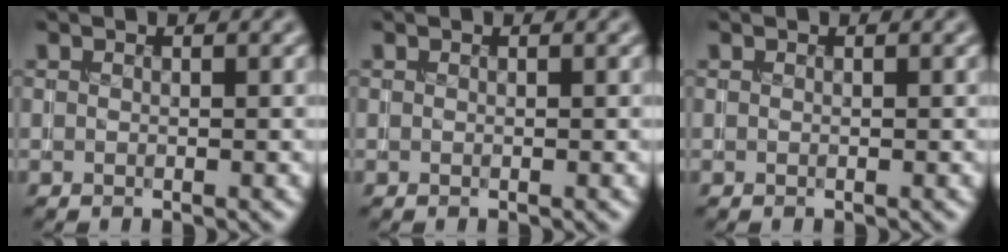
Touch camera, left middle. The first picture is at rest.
{"total": 0.0}
{"total": 0.0}